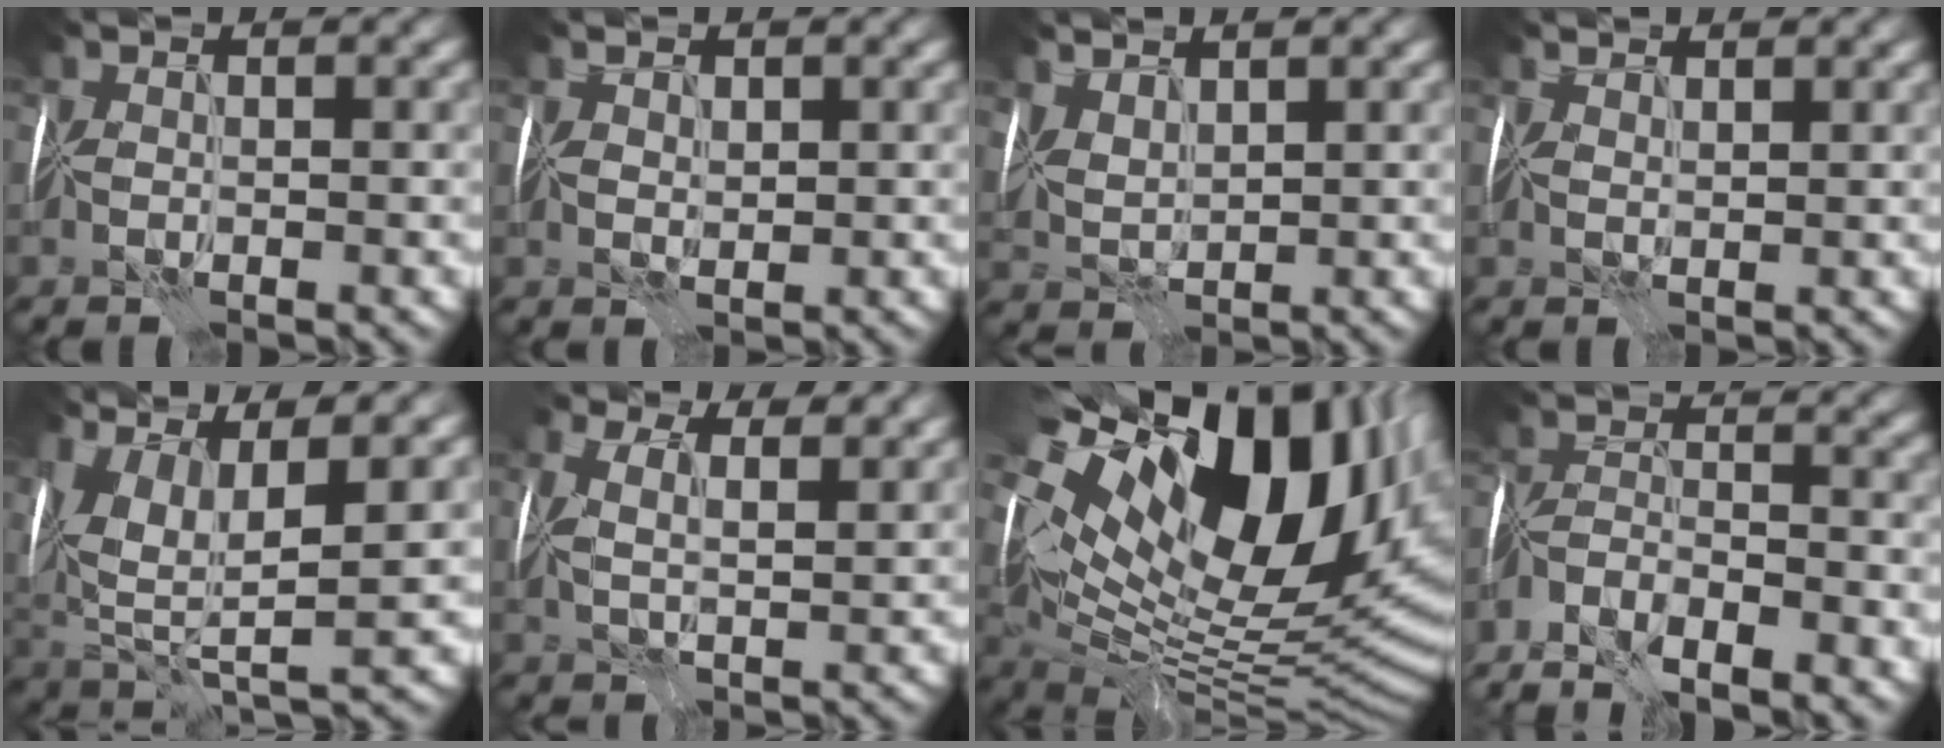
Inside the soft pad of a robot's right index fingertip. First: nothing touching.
{"total": 1.5, "force": [1.0, 0.8, 0.7], "torque": [-0.018, 0.005, 0.016]}
{"total": 3.3, "force": [2.4, 1.4, 1.8], "torque": [-0.050, 0.010, 0.050]}
{"total": 2.3, "force": [2.1, 0.5, 0.7], "torque": [-0.020, 0.008, 0.034]}
{"total": 10.6, "force": [4.9, 3.9, 8.6], "torque": [-0.184, 0.008, 0.095]}
{"total": 9.7, "force": [5.7, 5.1, 5.9], "torque": [-0.098, 0.042, 0.058]}
{"total": 18.9, "force": [6.5, 9.3, 15.1], "torque": [-0.239, 0.028, 0.116]}
{"total": 7.2, "force": [-5.9, 2.5, 3.2], "torque": [-0.056, -0.005, -0.108]}